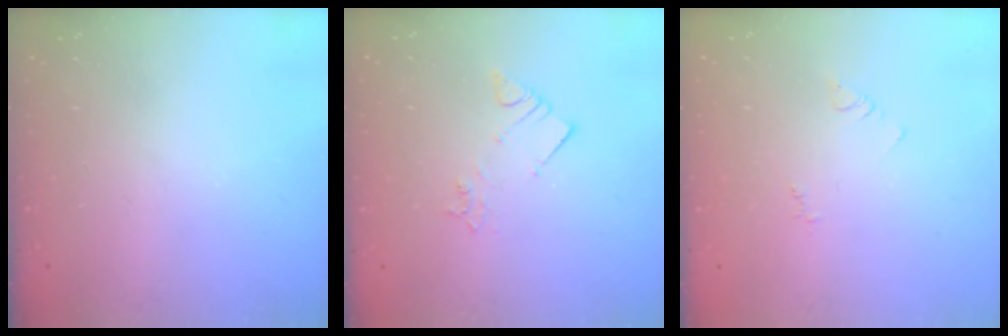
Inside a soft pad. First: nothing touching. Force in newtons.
{"total": 2.8, "press": 2.7, "slide": 0.5}
{"total": 2.9, "press": 2.9, "slide": 0.4}